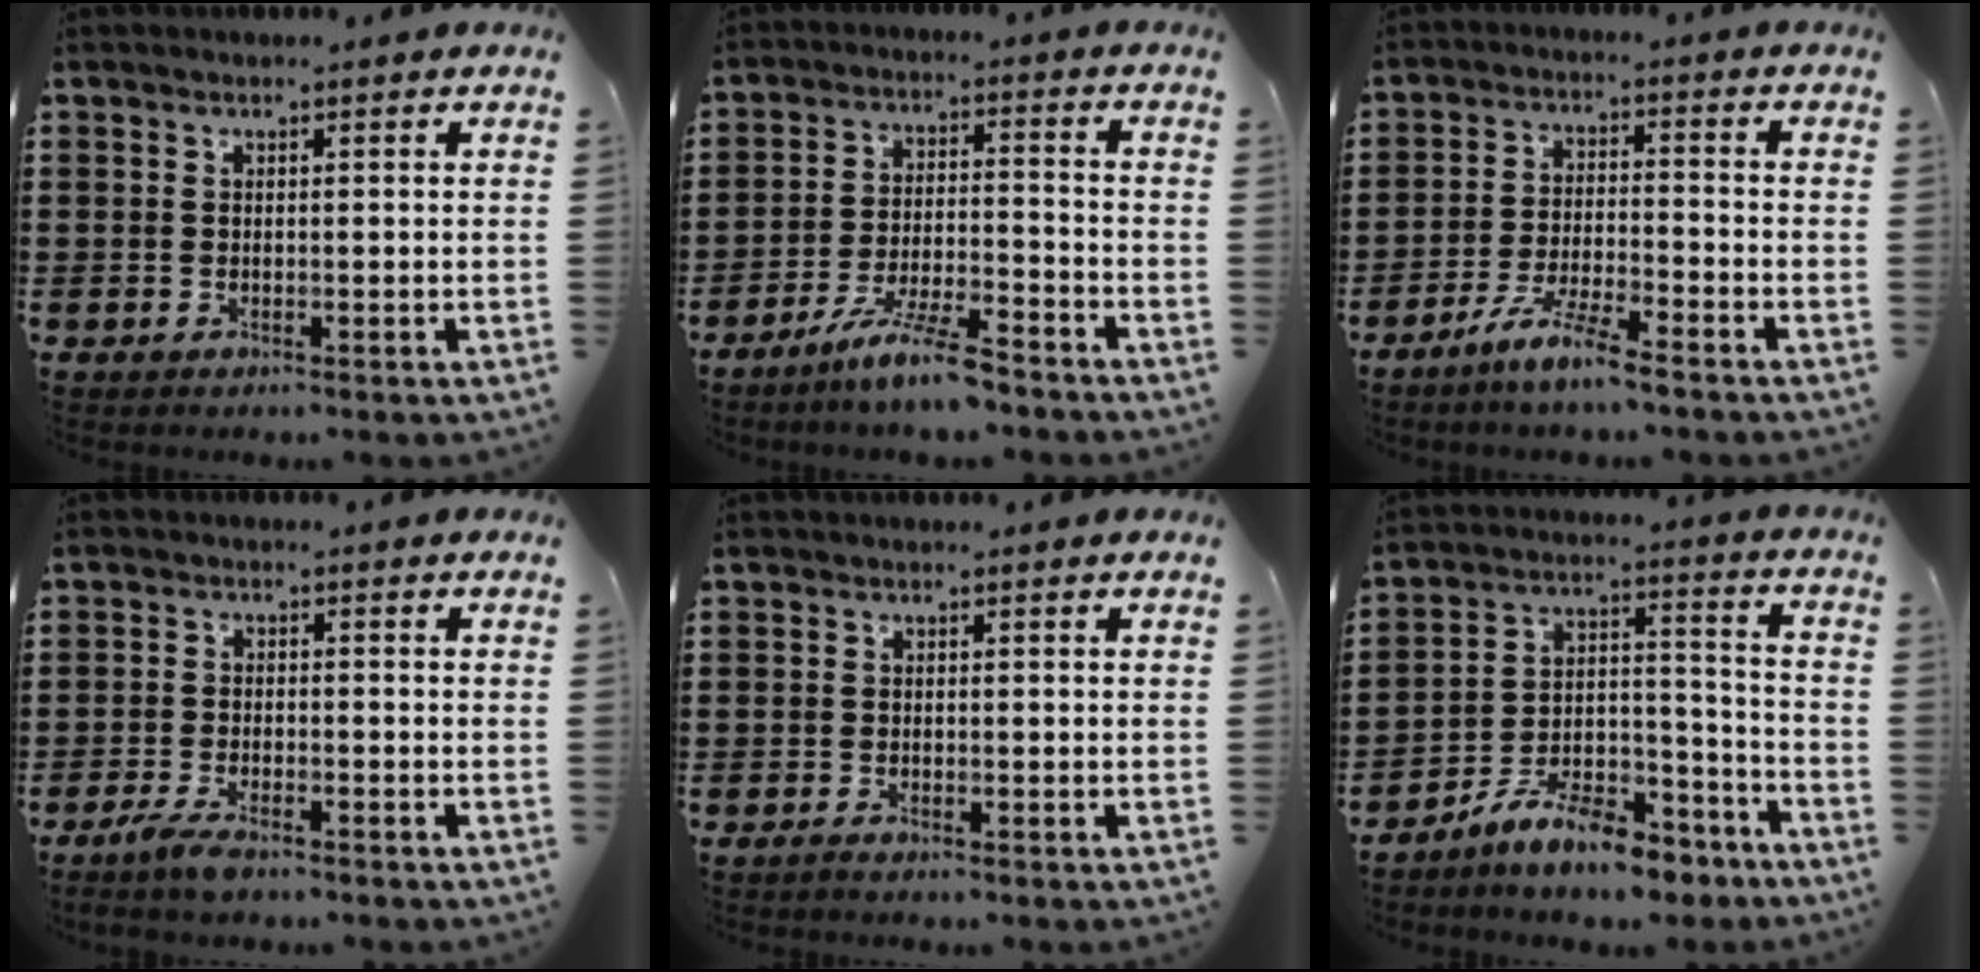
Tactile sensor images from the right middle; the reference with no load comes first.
{"total": 7.5, "force": [-6.2, 0.4, 4.3], "torque": [-0.093, -0.007, -0.118]}
{"total": 6.0, "force": [-5.1, 0.0, 3.3], "torque": [-0.072, -0.011, -0.098]}
{"total": 3.0, "force": [-2.1, 0.5, 2.0], "torque": [-0.055, -0.005, -0.045]}
{"total": 0.5, "force": [-0.4, 0.0, 0.3], "torque": [-0.008, -0.005, -0.006]}
{"total": 9.9, "force": [-8.8, 2.3, 3.8], "torque": [-0.057, 0.035, -0.166]}